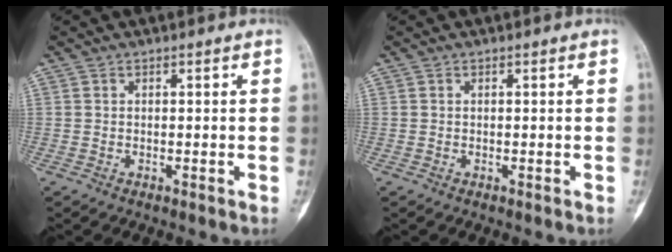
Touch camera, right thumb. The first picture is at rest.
{"total": 0.0}